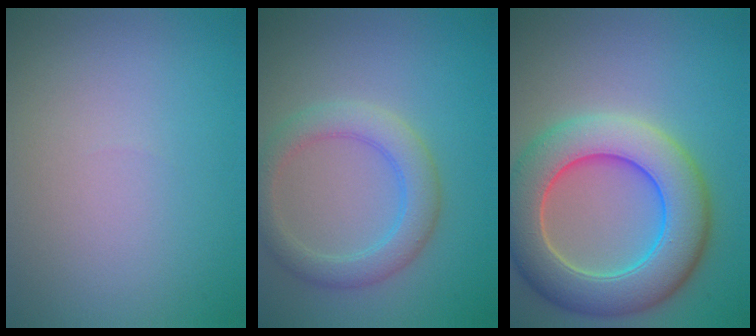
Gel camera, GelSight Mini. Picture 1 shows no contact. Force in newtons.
{"total": 3.7, "press": 3.7, "slide": 0.3}
{"total": 9.3, "press": 9.2, "slide": 0.7}